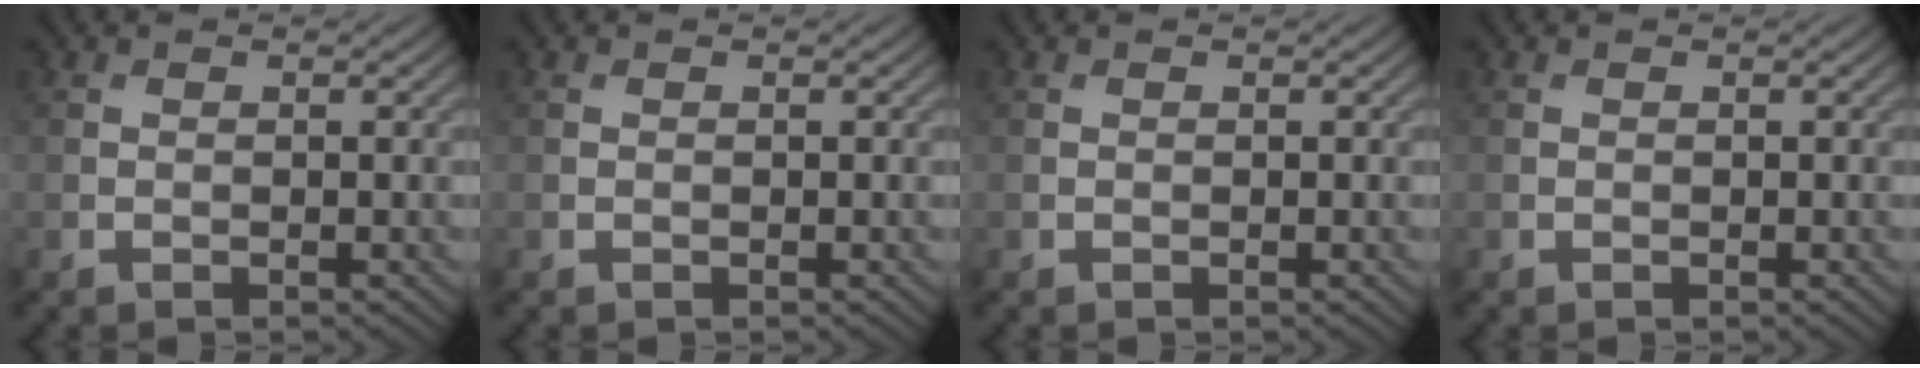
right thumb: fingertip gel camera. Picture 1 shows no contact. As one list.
[{"total": 0.0}, {"total": 0.0}, {"total": 0.0}]